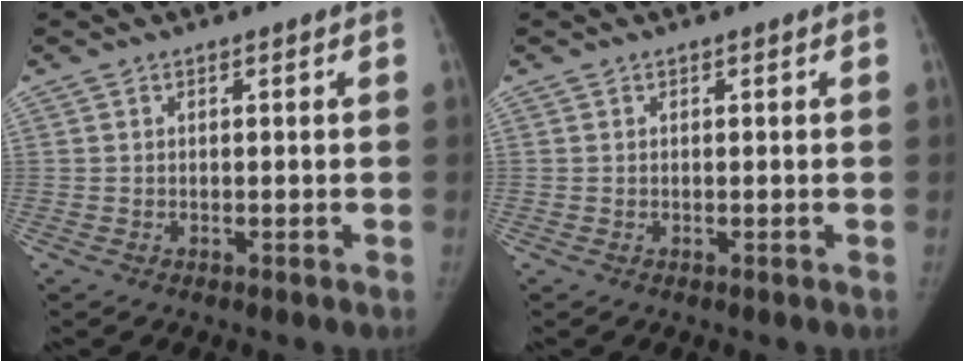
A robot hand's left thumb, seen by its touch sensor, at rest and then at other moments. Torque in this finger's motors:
{"motor_torque": [0.08, 0.02, 0.17, -0.02, 0.04]}